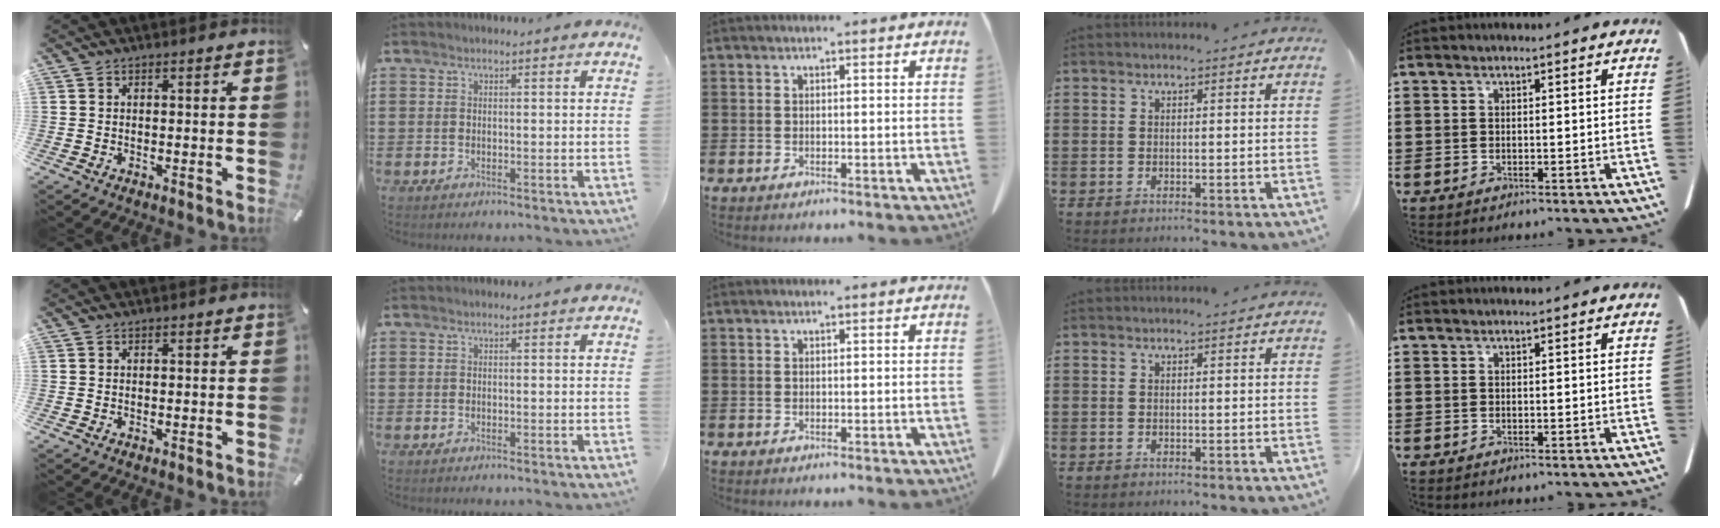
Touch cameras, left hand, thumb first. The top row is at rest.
{}